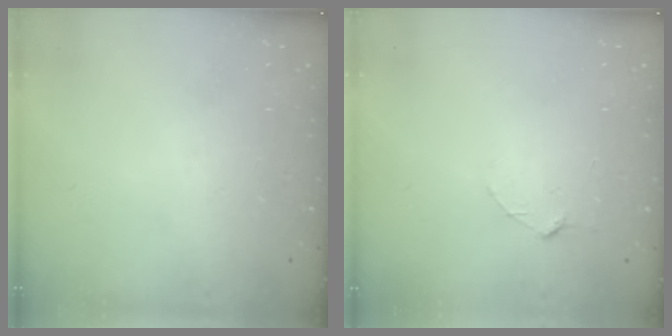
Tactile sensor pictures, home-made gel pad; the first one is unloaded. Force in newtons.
{"total": 2.9, "press": 2.9, "slide": 0.3}